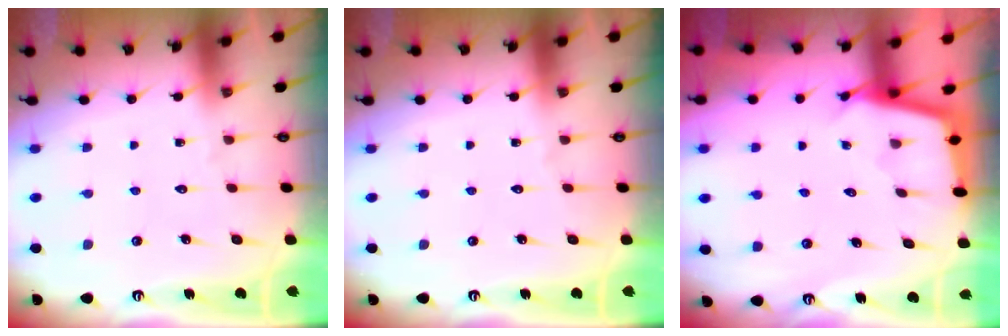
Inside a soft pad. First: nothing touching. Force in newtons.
{"total": 0.0}
{"total": 2.5, "press": 2.5, "slide": 0.2}